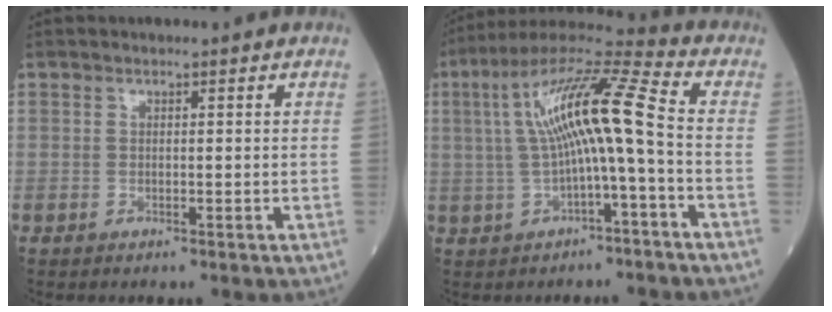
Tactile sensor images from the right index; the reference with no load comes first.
{"total": 13.2, "force": [0.2, 1.0, 13.2], "torque": [-0.243, 0.041, 0.000]}